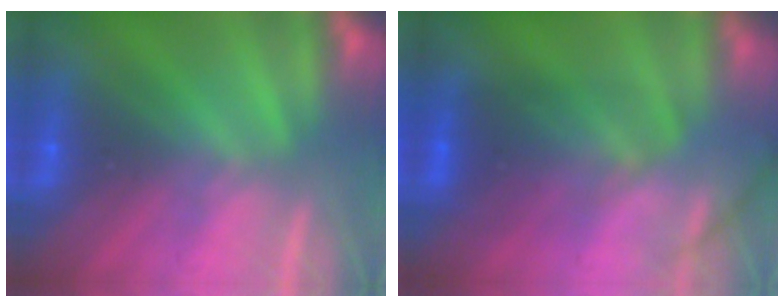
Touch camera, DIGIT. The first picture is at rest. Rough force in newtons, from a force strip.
{"total": 2.6}